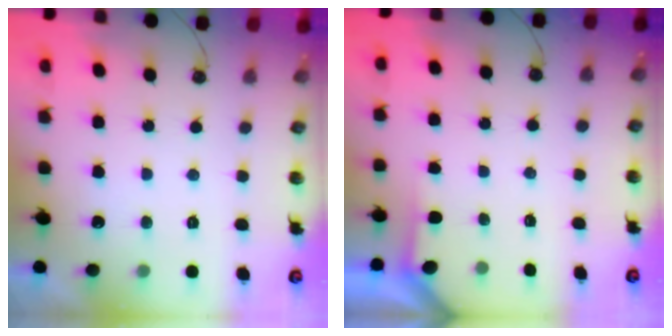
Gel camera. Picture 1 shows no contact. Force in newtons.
{"total": 2.2, "press": 2.2, "slide": 0.3}